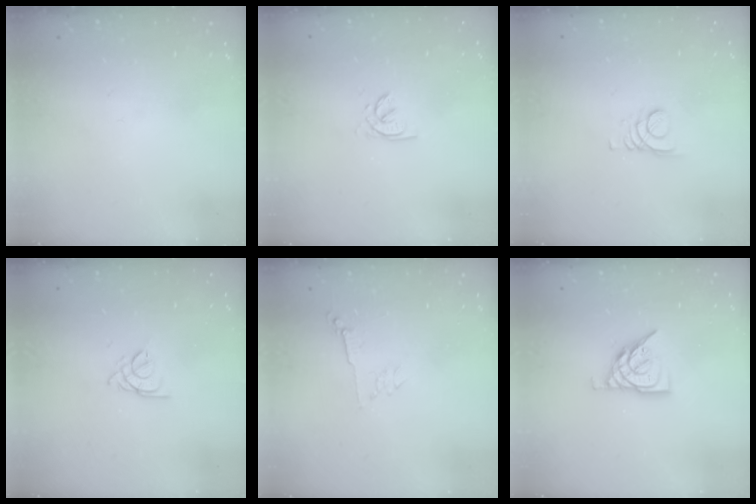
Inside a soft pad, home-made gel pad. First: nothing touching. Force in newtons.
{"total": 1.4, "press": 1.4, "slide": 0.2}
{"total": 2.1, "press": 2.1, "slide": 0.1}
{"total": 2.5, "press": 2.5, "slide": 0.7}
{"total": 2.8, "press": 2.7, "slide": 0.6}
{"total": 9.3, "press": 9.2, "slide": 1.2}